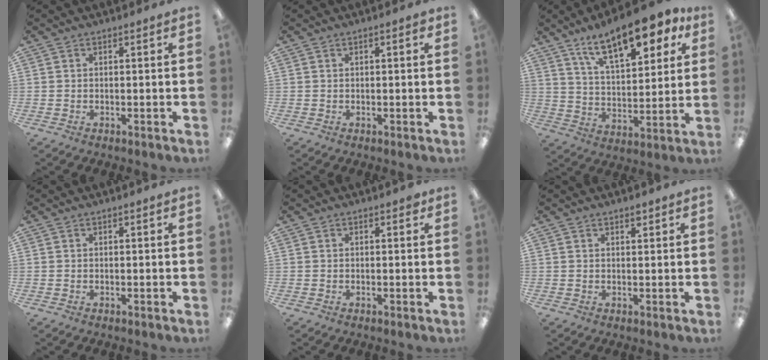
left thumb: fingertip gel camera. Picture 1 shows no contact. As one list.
[{"total": 1.3, "force": [0.4, 0.3, 1.2], "torque": [-0.016, 0.000, 0.005]}, {"total": 17.0, "force": [11.3, 6.8, 10.7], "torque": [-0.167, -0.049, 0.190]}, {"total": 0.0}, {"total": 0.7, "force": [0.4, 0.4, 0.5], "torque": [-0.002, -0.001, 0.005]}, {"total": 1.1, "force": [1.0, 0.2, 0.1], "torque": [0.006, -0.005, 0.017]}]